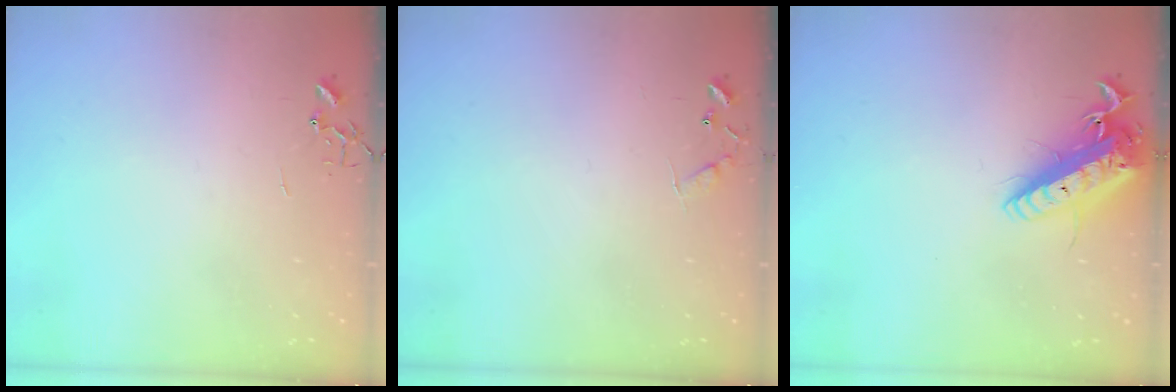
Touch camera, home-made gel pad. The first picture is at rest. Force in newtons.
{"total": 6.5, "press": 6.5, "slide": 0.6}
{"total": 17.4, "press": 17.0, "slide": 3.4}